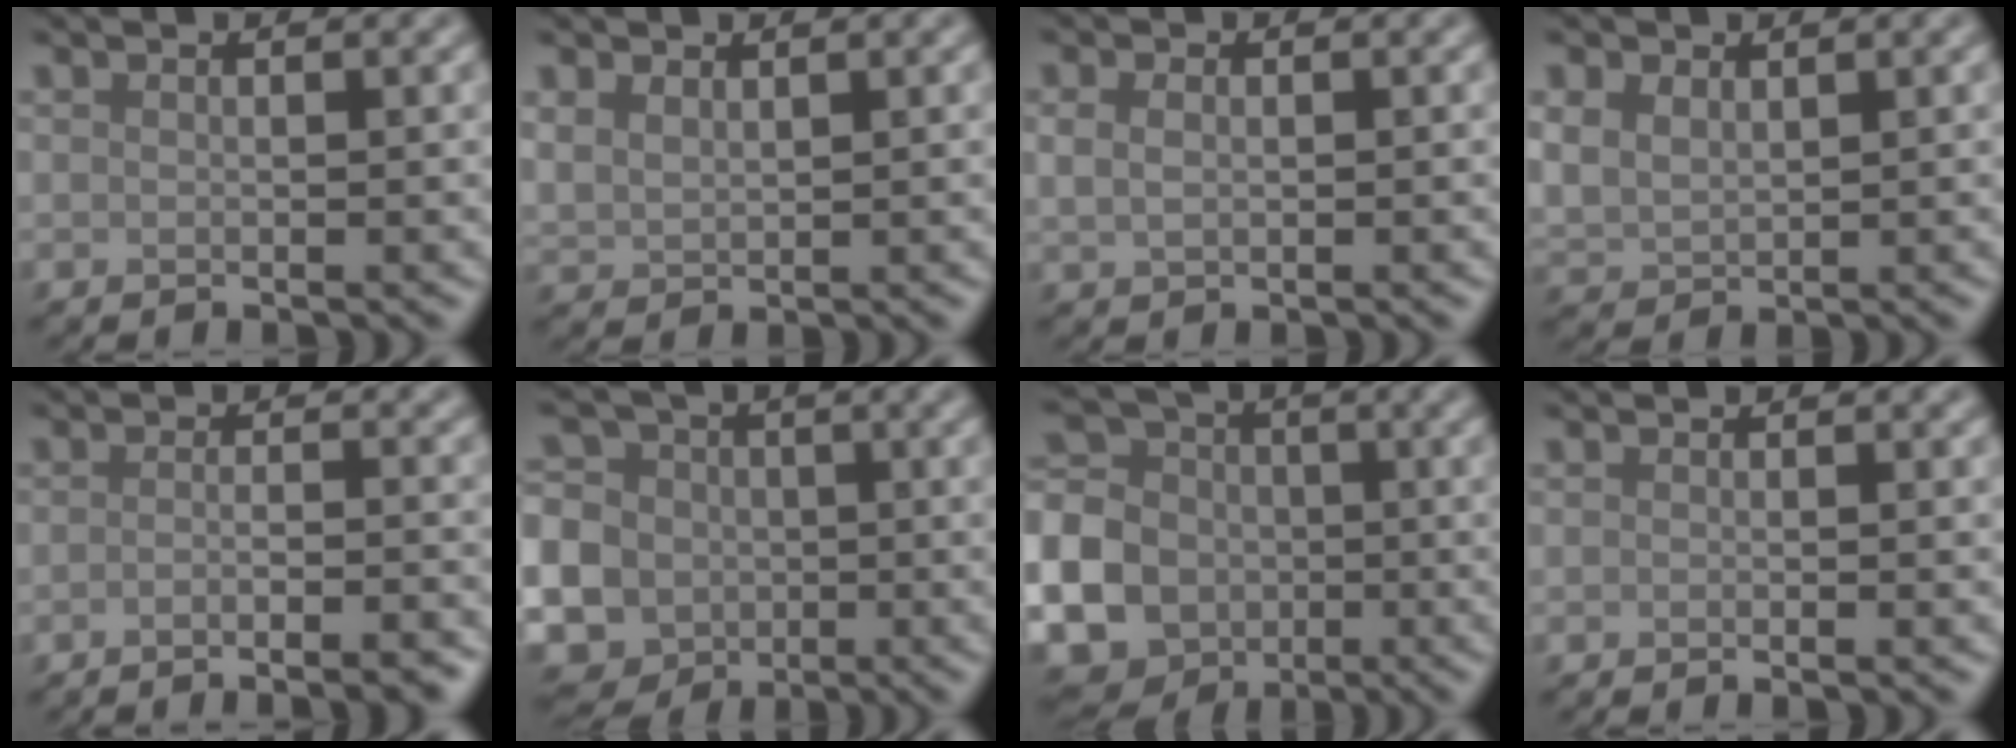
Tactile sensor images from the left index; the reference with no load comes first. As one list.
[{"total": 1.6, "force": [1.2, 0.9, 0.6], "torque": [-0.019, -0.001, 0.029]}, {"total": 1.5, "force": [0.2, 1.1, 1.1], "torque": [-0.022, -0.001, 0.009]}, {"total": 2.7, "force": [1.4, 1.9, 1.3], "torque": [-0.035, -0.003, 0.033]}, {"total": 4.6, "force": [-3.0, 1.3, 3.3], "torque": [-0.033, 0.004, -0.040]}, {"total": 16.6, "force": [-5.0, 14.9, 5.2], "torque": [-0.141, -0.025, -0.118]}, {"total": 18.5, "force": [-6.1, 16.2, 6.5], "torque": [-0.184, -0.026, -0.139]}, {"total": 0.7, "force": [-0.3, 0.1, 0.6], "torque": [-0.005, -0.002, -0.006]}]